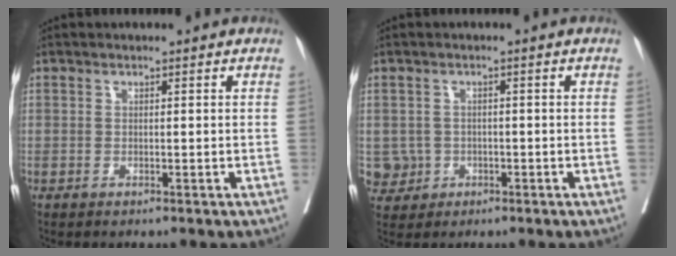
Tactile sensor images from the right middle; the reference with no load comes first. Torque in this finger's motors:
{"motor_torque": [-0.12, 0.00, 0.00, 0.00]}